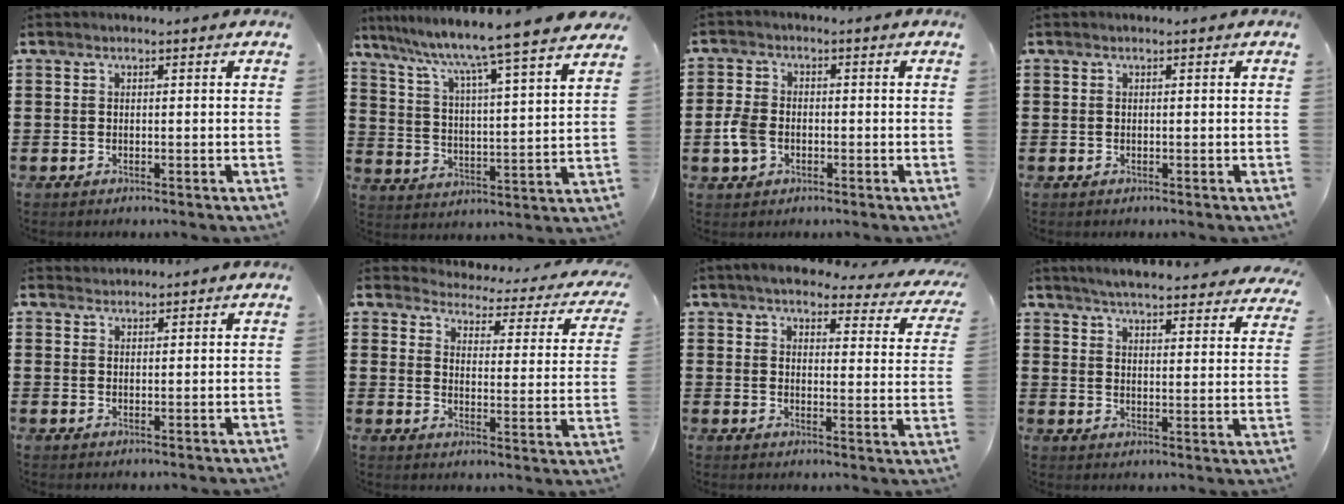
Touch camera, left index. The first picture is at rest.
{"total": 7.7, "force": [6.5, -1.6, 3.9], "torque": [-0.101, -0.058, 0.098]}
{"total": 4.4, "force": [-1.1, 3.1, 3.0], "torque": [-0.083, -0.004, -0.027]}
{"total": 0.0}
{"total": 1.4, "force": [1.3, 0.3, -0.2], "torque": [0.000, 0.001, 0.027]}
{"total": 2.5, "force": [2.4, 0.2, 0.5], "torque": [-0.032, -0.026, 0.033]}
{"total": 4.8, "force": [4.3, 0.8, 2.1], "torque": [-0.051, -0.024, 0.072]}
{"total": 5.0, "force": [4.8, -0.2, 1.4], "torque": [-0.040, -0.031, 0.080]}